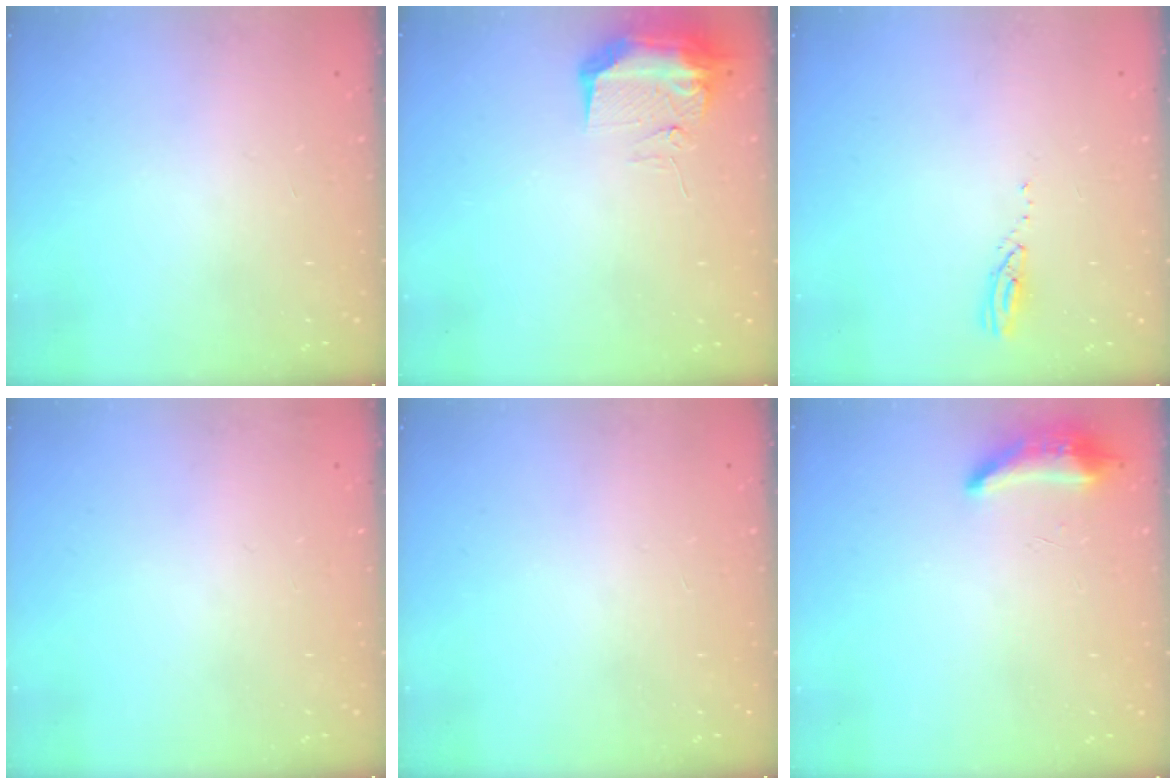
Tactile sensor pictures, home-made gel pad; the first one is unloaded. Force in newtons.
{"total": 9.5, "press": 9.4, "slide": 1.4}
{"total": 3.2, "press": 3.2, "slide": 0.2}
{"total": 2.8, "press": 2.2, "slide": 1.7}
{"total": 0.0}
{"total": 8.7, "press": 8.5, "slide": 2.0}